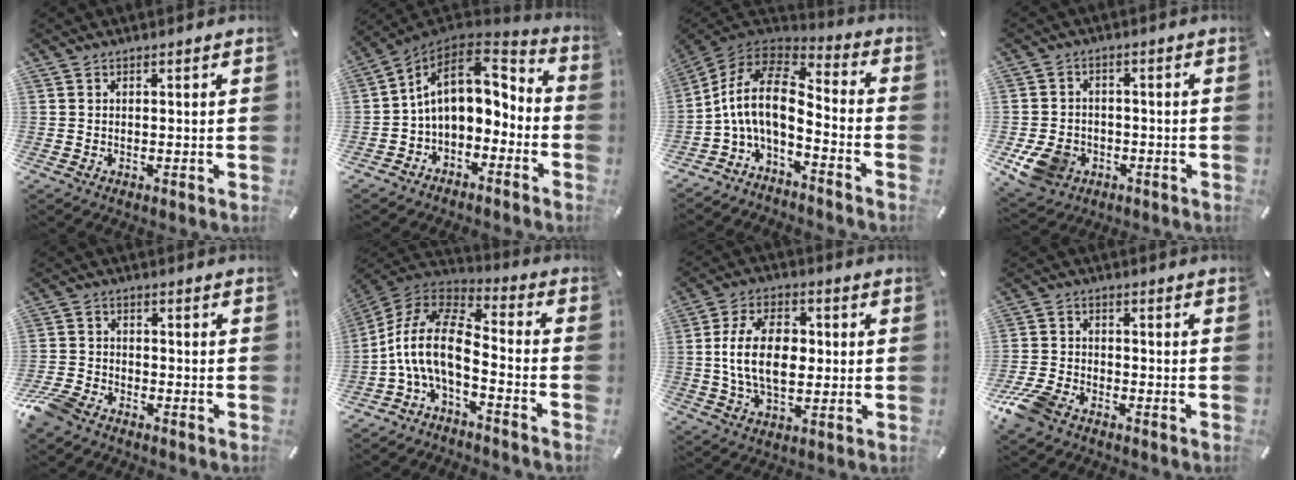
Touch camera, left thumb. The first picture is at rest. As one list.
[{"total": 13.2, "force": [1.4, 9.2, 9.3], "torque": [-0.159, -0.005, 0.026]}, {"total": 12.5, "force": [-2.2, 6.1, 10.6], "torque": [-0.229, -0.004, -0.046]}, {"total": 8.6, "force": [-3.4, 6.9, 3.9], "torque": [-0.091, 0.017, -0.062]}, {"total": 6.1, "force": [-5.0, 2.7, 2.1], "torque": [-0.057, 0.016, -0.102]}, {"total": 13.8, "force": [-4.3, 6.2, 11.5], "torque": [-0.253, 0.005, -0.084]}, {"total": 13.5, "force": [0.3, 8.5, 10.4], "torque": [-0.204, 0.010, 0.003]}, {"total": 7.5, "force": [-5.3, 3.8, 3.6], "torque": [-0.094, 0.014, -0.106]}]